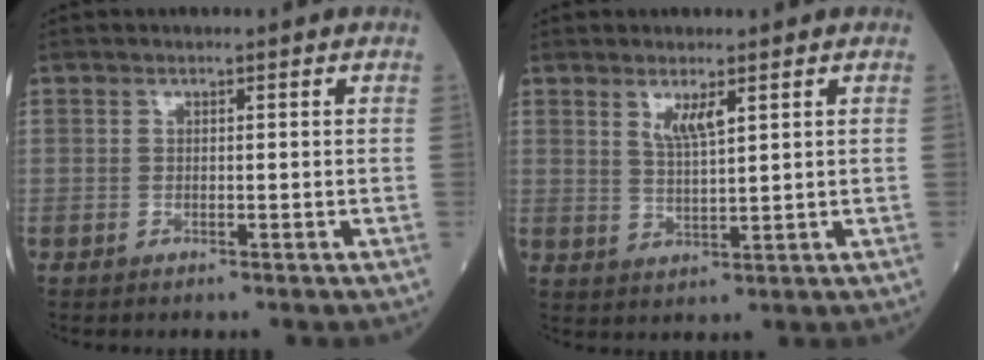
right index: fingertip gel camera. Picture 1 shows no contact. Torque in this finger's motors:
{"motor_torque": [0.09, 0.11, 0.05, 0.05]}